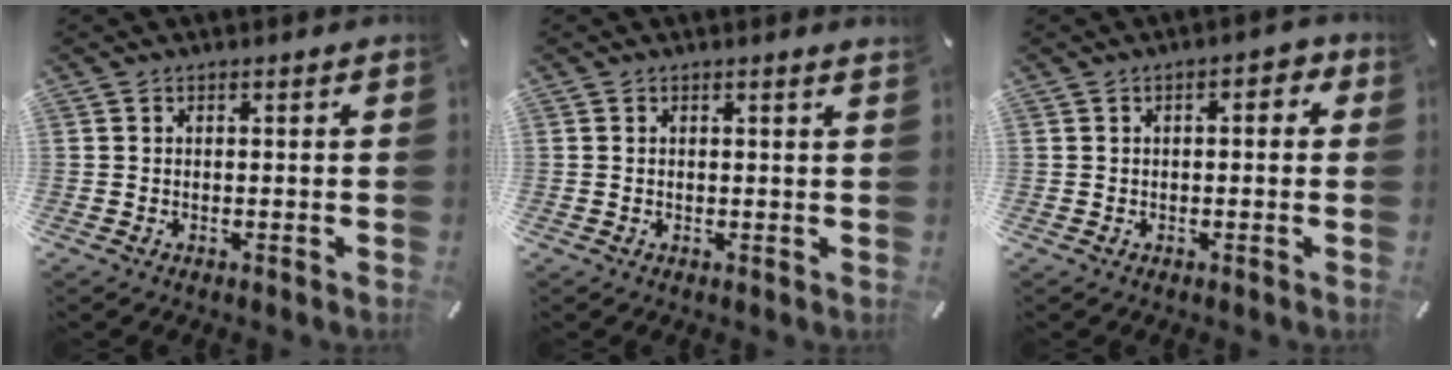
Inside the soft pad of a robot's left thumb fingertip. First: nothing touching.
{"total": 0.7, "force": [0.4, 0.0, 0.6], "torque": [-0.011, -0.001, 0.007]}
{"total": 2.9, "force": [-0.5, 1.4, 2.4], "torque": [-0.029, 0.006, -0.015]}